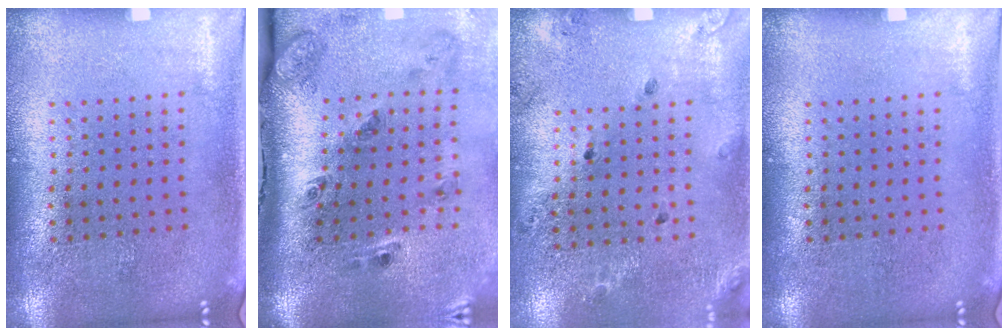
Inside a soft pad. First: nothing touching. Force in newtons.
{"total": 3.3, "press": 2.0, "slide": 2.7}
{"total": 1.3, "press": 1.2, "slide": 0.6}
{"total": 0.0}